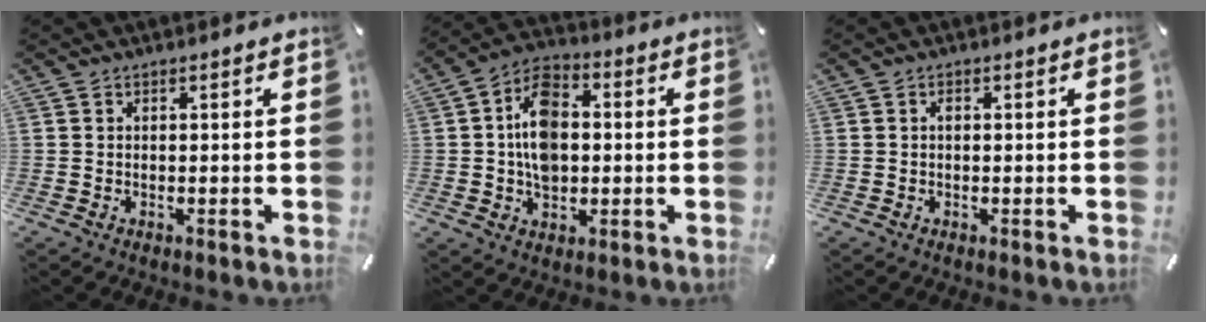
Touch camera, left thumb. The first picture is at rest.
{"total": 11.1, "force": [0.1, 8.1, 7.5], "torque": [-0.137, 0.010, 0.003]}
{"total": 0.6, "force": [0.0, 0.4, 0.5], "torque": [-0.010, 0.001, 0.000]}